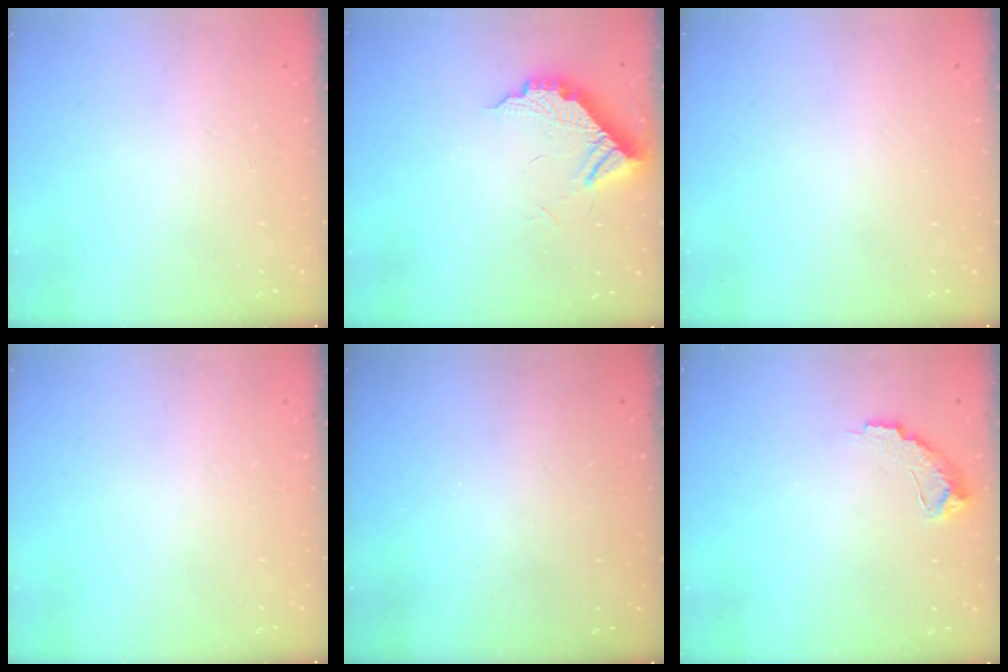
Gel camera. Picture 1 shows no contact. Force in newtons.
{"total": 9.5, "press": 9.5, "slide": 0.6}
{"total": 0.0}
{"total": 0.0}
{"total": 3.3, "press": 3.3, "slide": 0.1}
{"total": 7.7, "press": 7.7, "slide": 0.4}